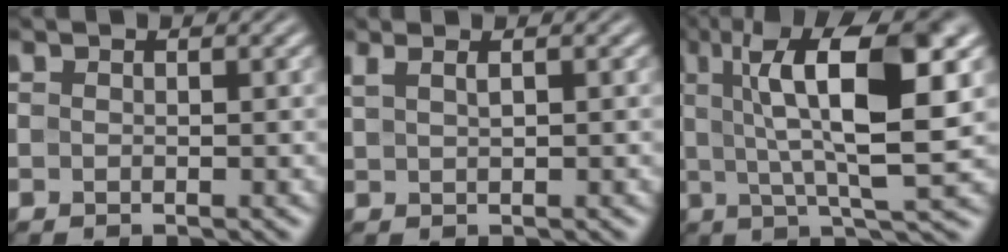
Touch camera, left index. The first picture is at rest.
{"total": 1.7, "force": [1.0, 0.6, 1.3], "torque": [-0.023, 0.000, 0.018]}
{"total": 13.0, "force": [3.6, 3.6, 11.9], "torque": [-0.183, 0.015, 0.054]}